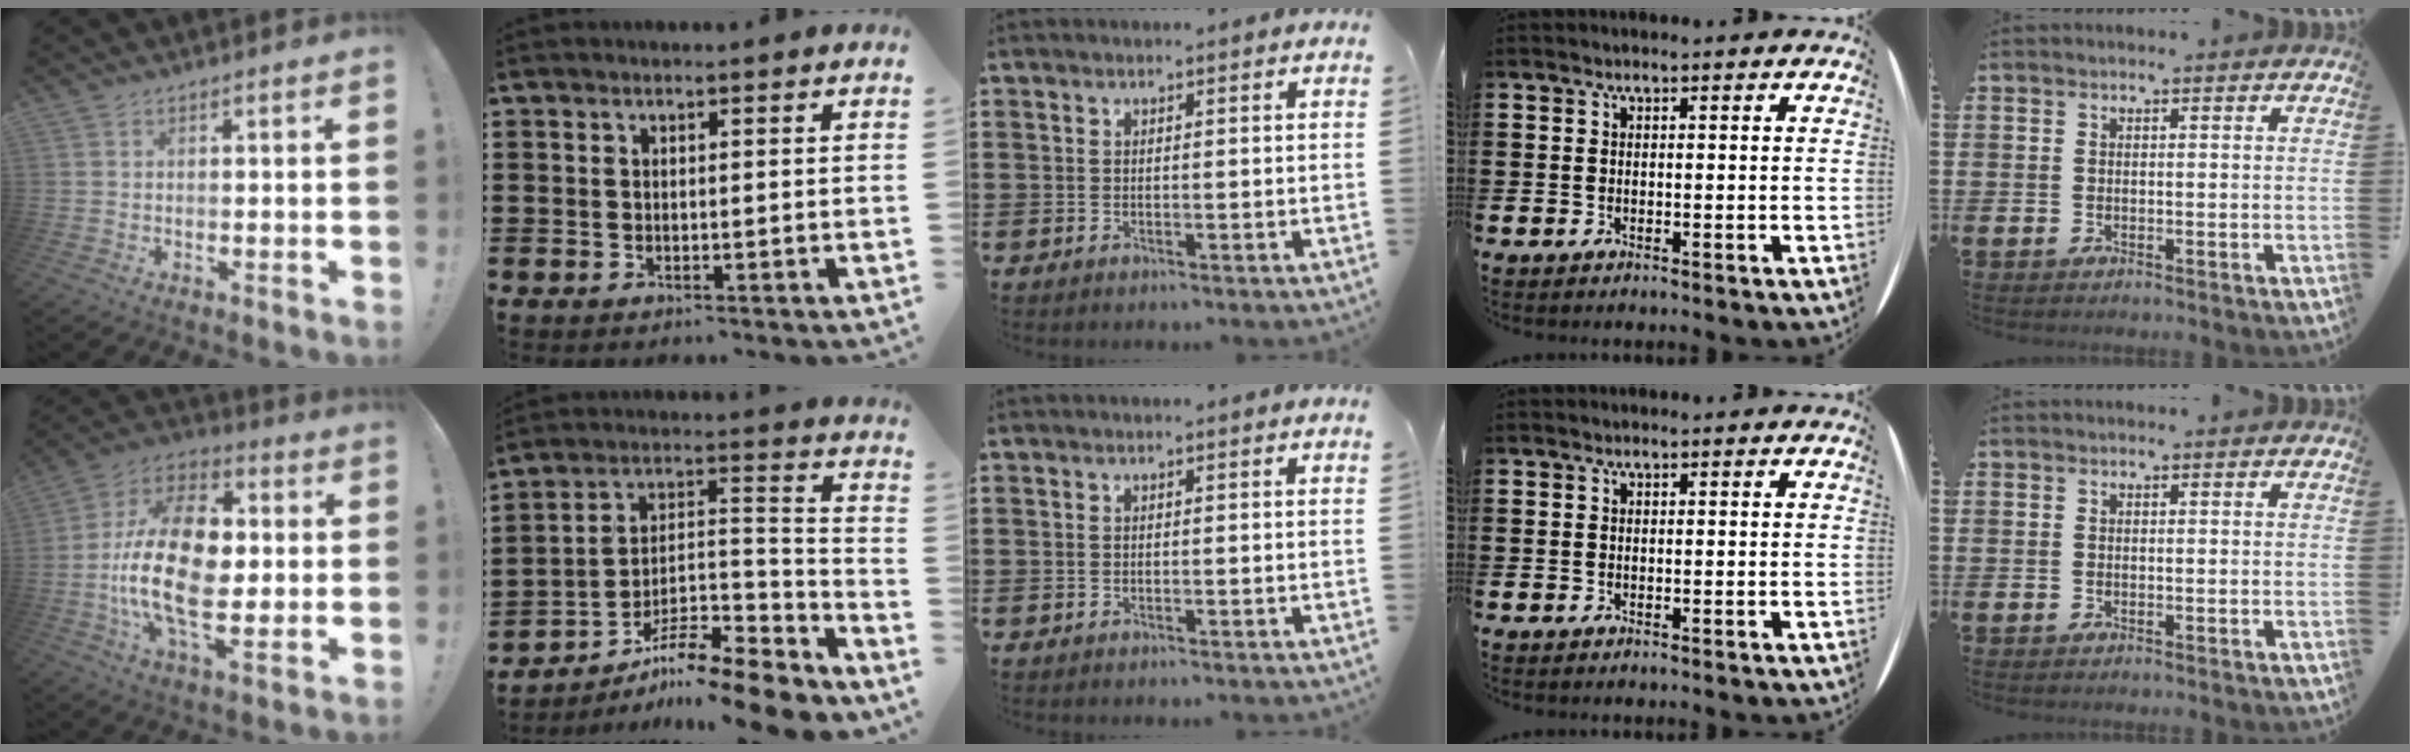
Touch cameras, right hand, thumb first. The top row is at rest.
{"thumb": {"total": 23.8, "force": [-2.0, 13.1, 19.8], "torque": [-0.374, 0.009, -0.031]}, "index": {"total": 10.4, "force": [-9.0, 1.6, 5.0], "torque": [-0.077, 0.018, -0.178]}}